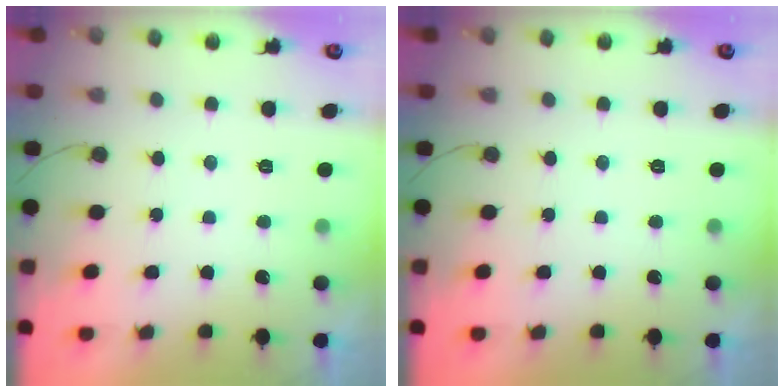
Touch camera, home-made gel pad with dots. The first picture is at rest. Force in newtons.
{"total": 0.0}